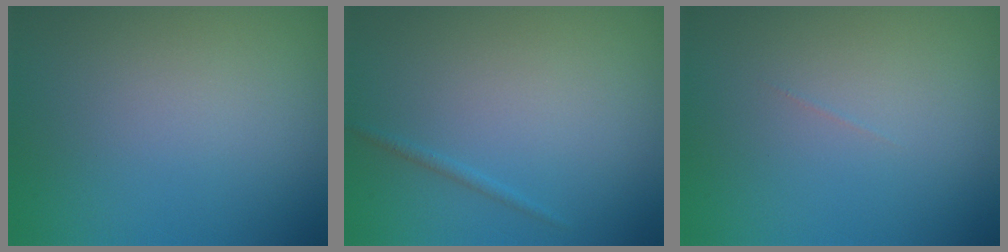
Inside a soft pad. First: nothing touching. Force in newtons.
{"total": 0.7, "press": 0.6, "slide": 0.1}
{"total": 0.0}